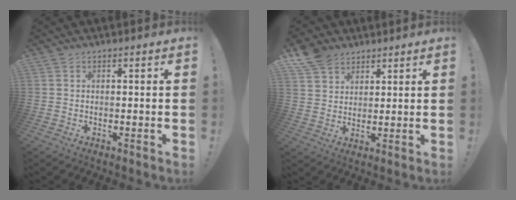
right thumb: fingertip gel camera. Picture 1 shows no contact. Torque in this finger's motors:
{"motor_torque": [-0.44, 0.65, -0.06, 0.22, 0.12]}